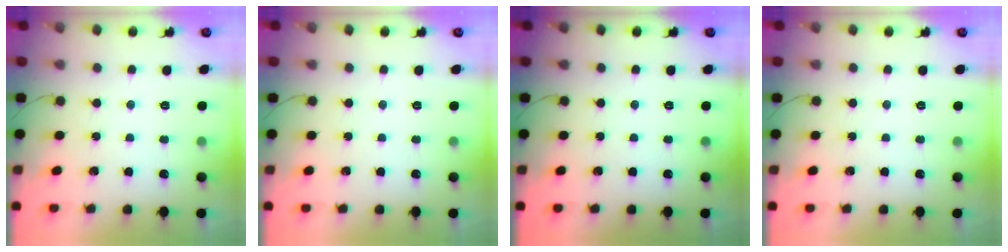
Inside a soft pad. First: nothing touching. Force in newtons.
{"total": 0.0}
{"total": 0.0}
{"total": 0.0}